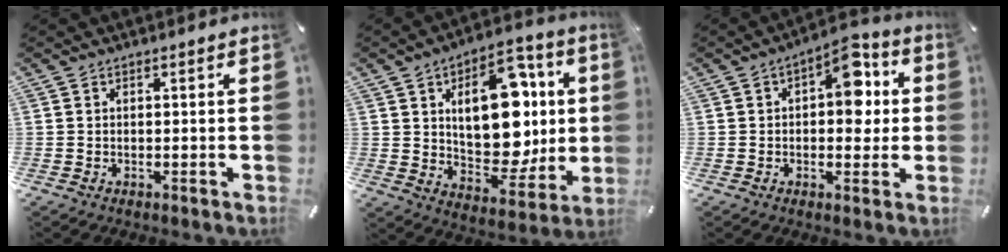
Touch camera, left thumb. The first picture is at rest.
{"total": 19.7, "force": [4.2, 12.4, 14.7], "torque": [-0.207, -0.020, 0.075]}
{"total": 10.4, "force": [2.4, 6.2, 8.1], "torque": [-0.089, -0.011, 0.034]}